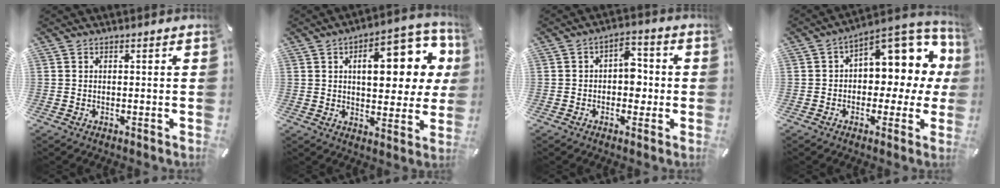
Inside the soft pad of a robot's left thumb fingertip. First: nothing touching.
{"total": 18.0, "force": [5.6, 9.1, 14.5], "torque": [-0.191, -0.019, 0.085]}
{"total": 6.7, "force": [-0.5, 4.7, 4.7], "torque": [-0.056, 0.006, -0.016]}
{"total": 12.1, "force": [4.3, 7.5, 8.4], "torque": [-0.095, -0.042, 0.072]}